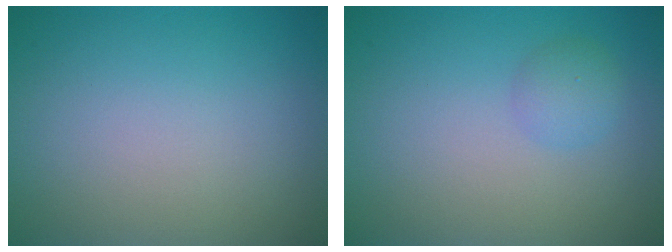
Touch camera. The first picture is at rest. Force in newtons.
{"total": 1.6, "press": 1.6, "slide": 0.1}